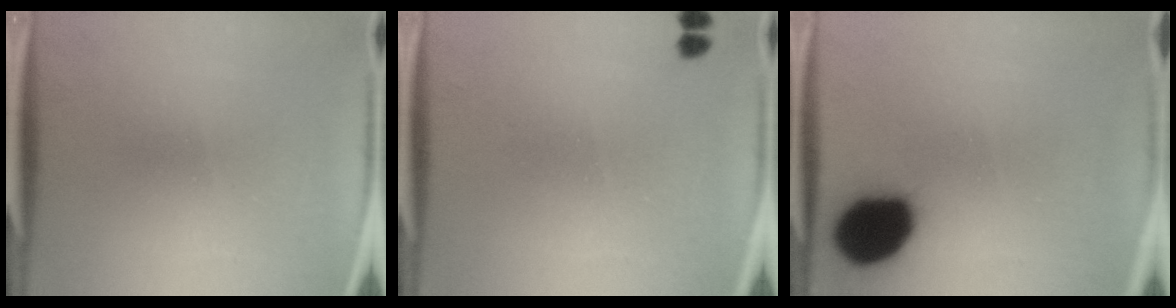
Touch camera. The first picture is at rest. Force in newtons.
{"total": 1.0}
{"total": 19.3}